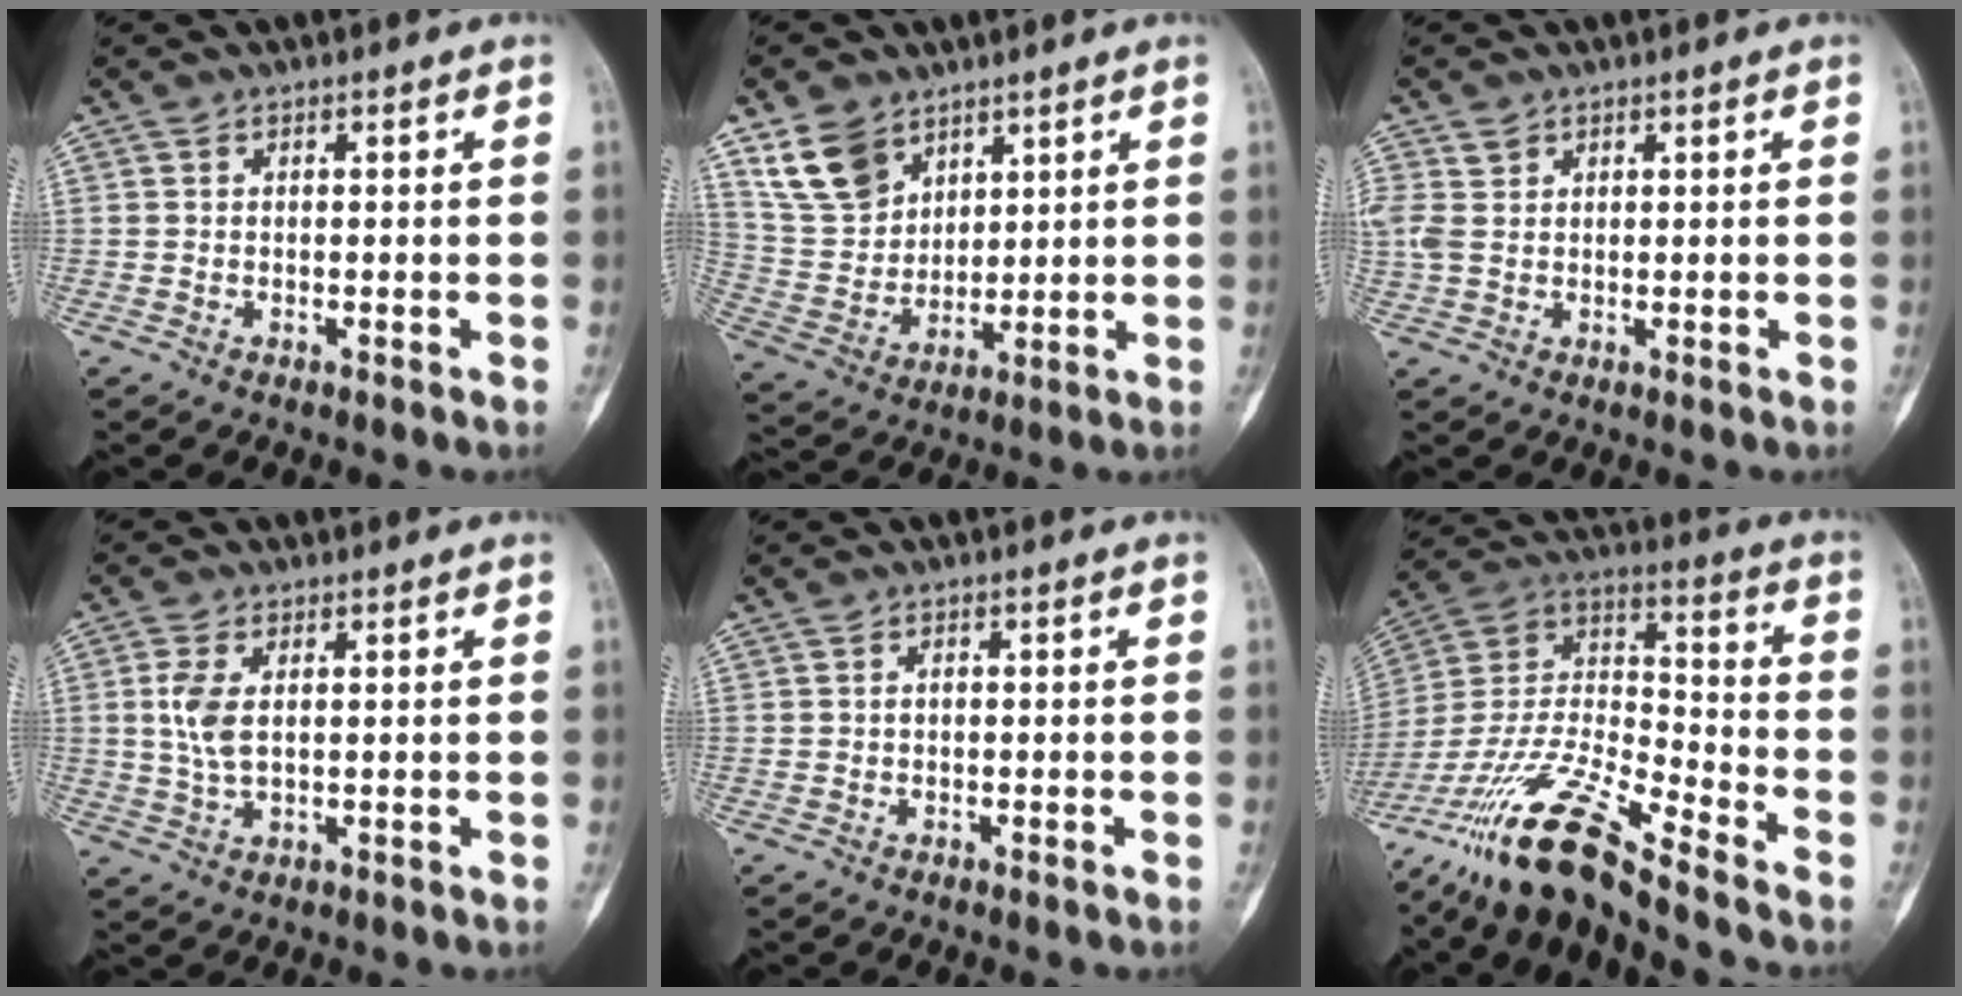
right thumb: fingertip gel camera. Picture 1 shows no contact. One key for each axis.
{"total": 10.9, "fx": 6.9, "fy": 7.3, "fz": 4.3, "tx": -0.069, "ty": -0.029, "tz": 0.146}
{"total": 4.4, "fx": 1.6, "fy": 3.3, "fz": 2.4, "tx": -0.058, "ty": 0.006, "tz": 0.042}
{"total": 5.6, "fx": 0.9, "fy": 2.8, "fz": 4.8, "tx": -0.108, "ty": -0.002, "tz": 0.018}
{"total": 0.6, "fx": -0.2, "fy": 0.2, "fz": 0.5, "tx": -0.012, "ty": 0.000, "tz": -0.004}
{"total": 18.1, "fx": -14.3, "fy": 2.3, "fz": 11.0, "tx": -0.226, "ty": 0.063, "tz": -0.271}